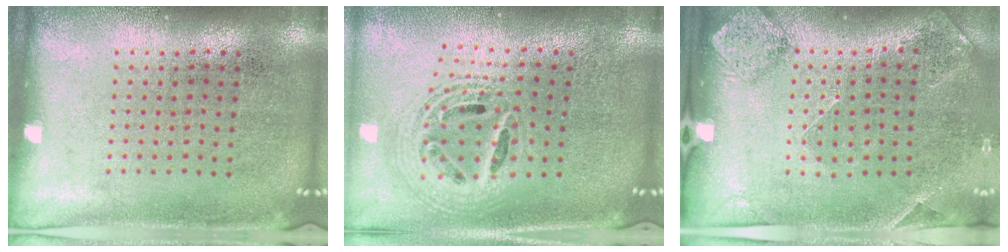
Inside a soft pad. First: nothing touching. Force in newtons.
{"total": 2.3, "press": 1.8, "slide": 1.4}
{"total": 1.5, "press": 1.3, "slide": 0.8}